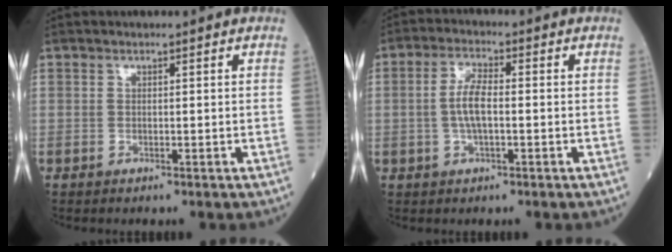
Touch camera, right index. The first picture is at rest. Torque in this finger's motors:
{"motor_torque": [0.98, -0.14, 0.28, 0.09]}